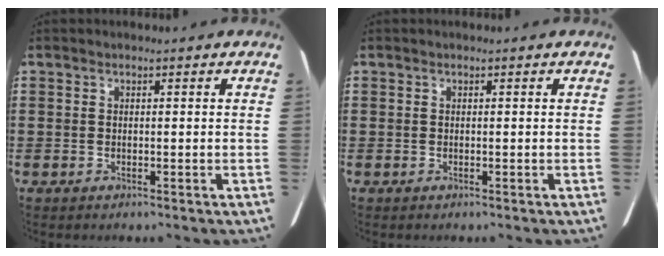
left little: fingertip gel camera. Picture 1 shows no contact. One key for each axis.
{"total": 0.0}